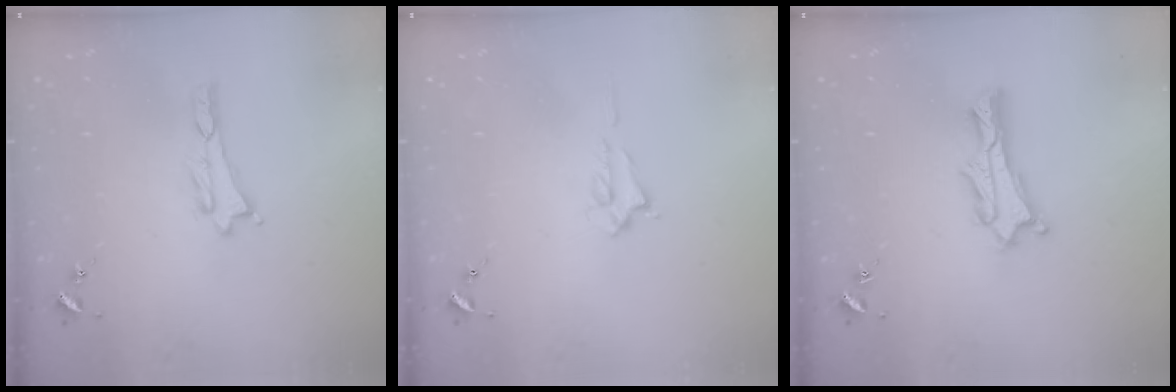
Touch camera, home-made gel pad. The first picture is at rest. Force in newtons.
{"total": 0.7, "press": 0.6, "slide": 0.2}
{"total": 1.9, "press": 1.9, "slide": 0.2}